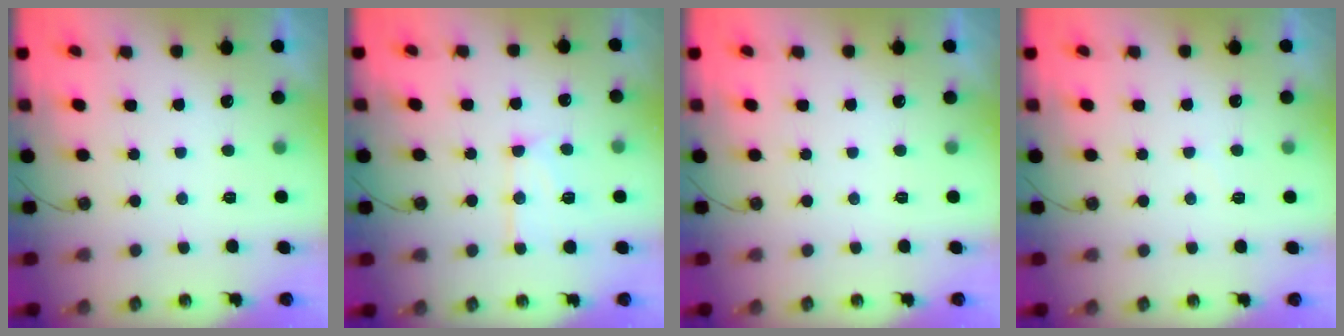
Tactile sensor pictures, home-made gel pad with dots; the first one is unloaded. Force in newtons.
{"total": 12.0, "press": 11.9, "slide": 1.0}
{"total": 0.0}
{"total": 5.1, "press": 5.1, "slide": 0.6}